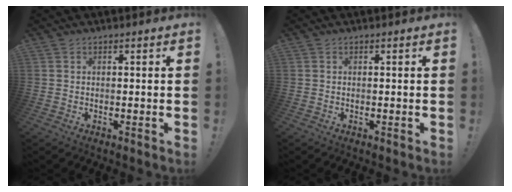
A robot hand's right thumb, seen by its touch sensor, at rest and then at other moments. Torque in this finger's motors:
{"motor_torque": [0.00, 0.00, 0.00, 0.00, 0.01]}